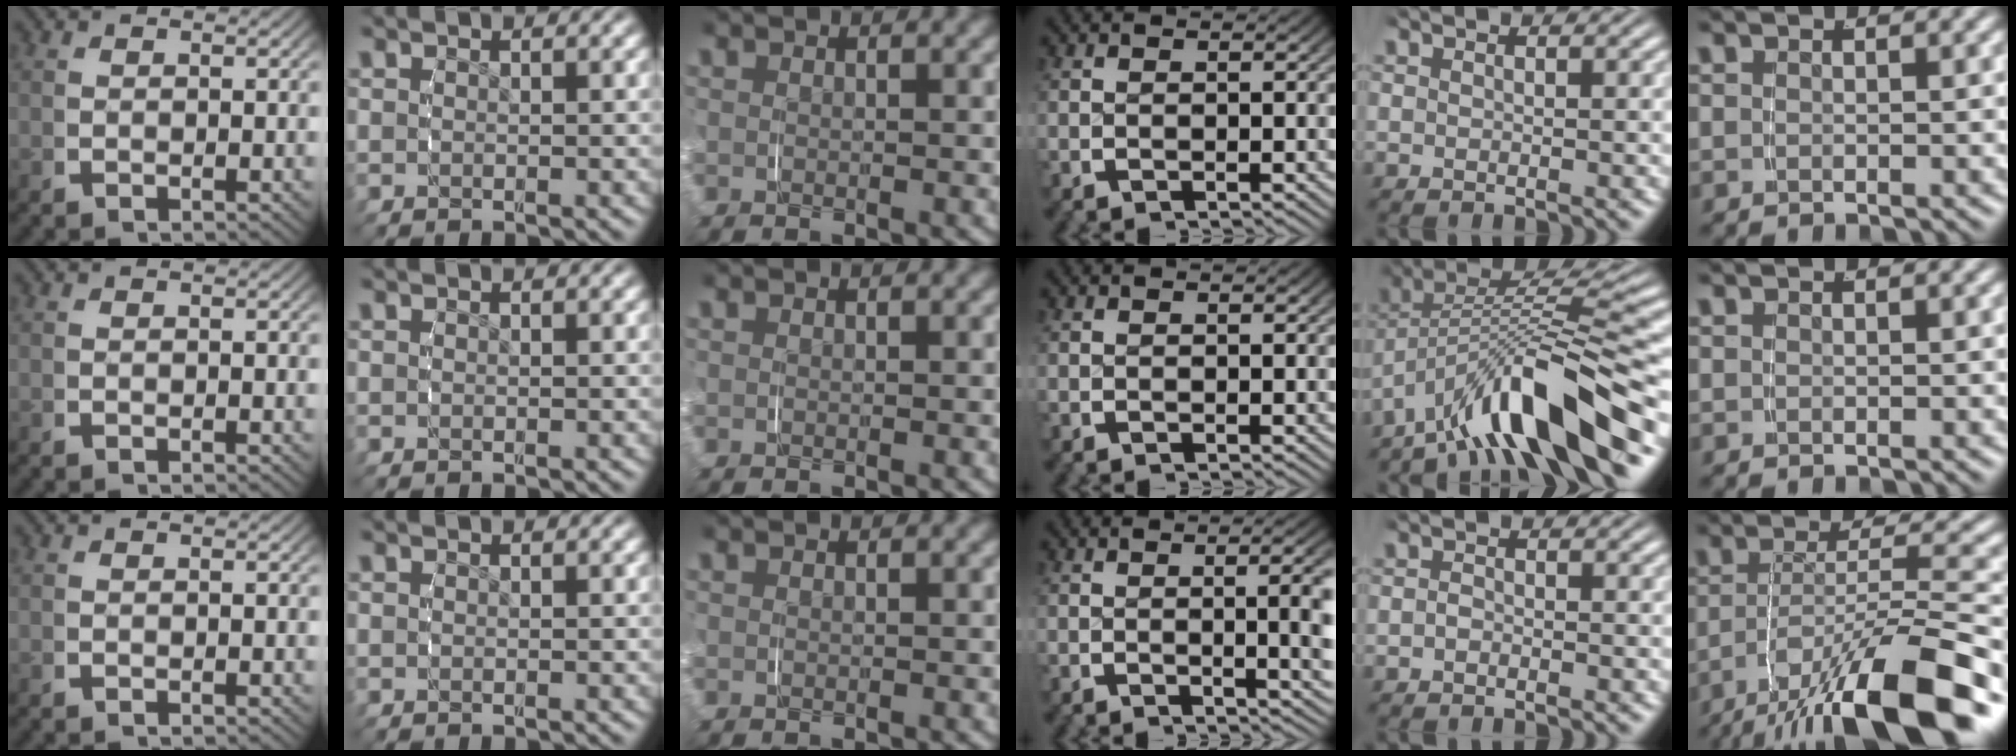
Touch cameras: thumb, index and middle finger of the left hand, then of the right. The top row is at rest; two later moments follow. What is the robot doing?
{"motion": "grasp_and_lifting", "object": "pencil case"}